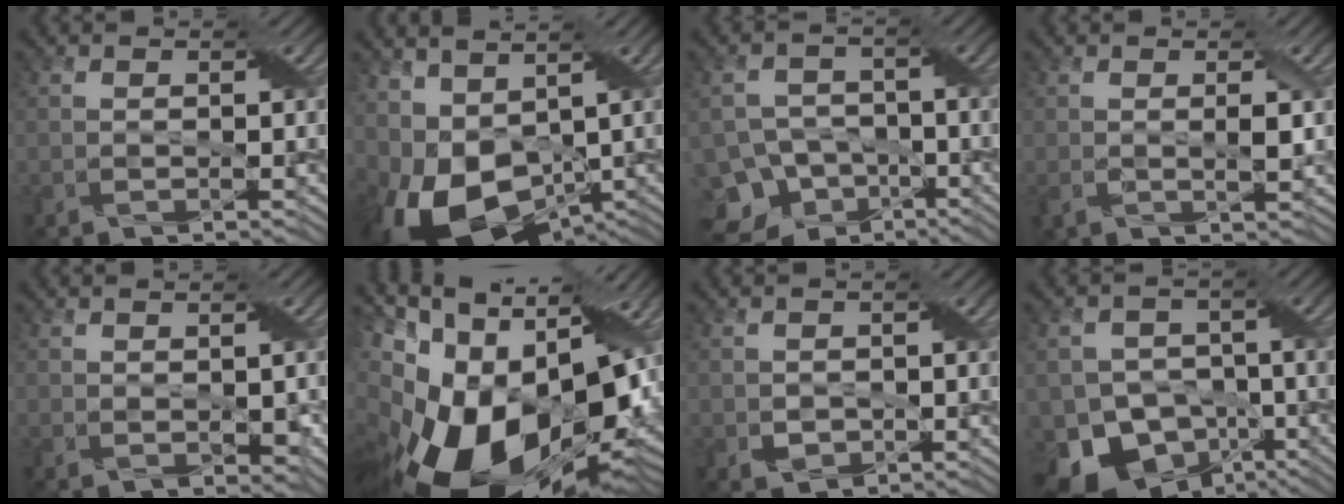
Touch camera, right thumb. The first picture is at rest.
{"total": 12.0, "force": [-1.9, 7.9, 8.8], "torque": [-0.193, -0.016, -0.022]}
{"total": 10.6, "force": [-7.1, 7.4, 2.4], "torque": [-0.064, -0.009, -0.115]}
{"total": 2.4, "force": [0.2, 0.9, 2.3], "torque": [-0.045, -0.002, 0.006]}
{"total": 1.8, "force": [0.4, 1.2, 1.3], "torque": [-0.028, -0.007, 0.016]}
{"total": 21.8, "force": [-5.4, 13.4, 16.3], "torque": [-0.324, -0.027, -0.077]}
{"total": 1.8, "force": [-0.2, 1.7, 0.5], "torque": [-0.019, -0.006, -0.001]}
{"total": 13.3, "force": [-7.5, 10.0, 4.6], "torque": [-0.110, -0.029, -0.128]}